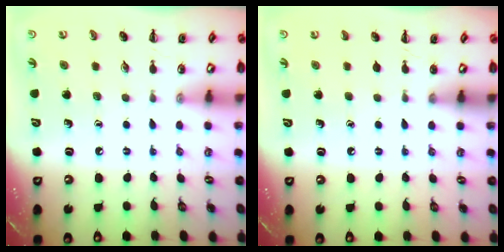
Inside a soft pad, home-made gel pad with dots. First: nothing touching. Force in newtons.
{"total": 0.0}